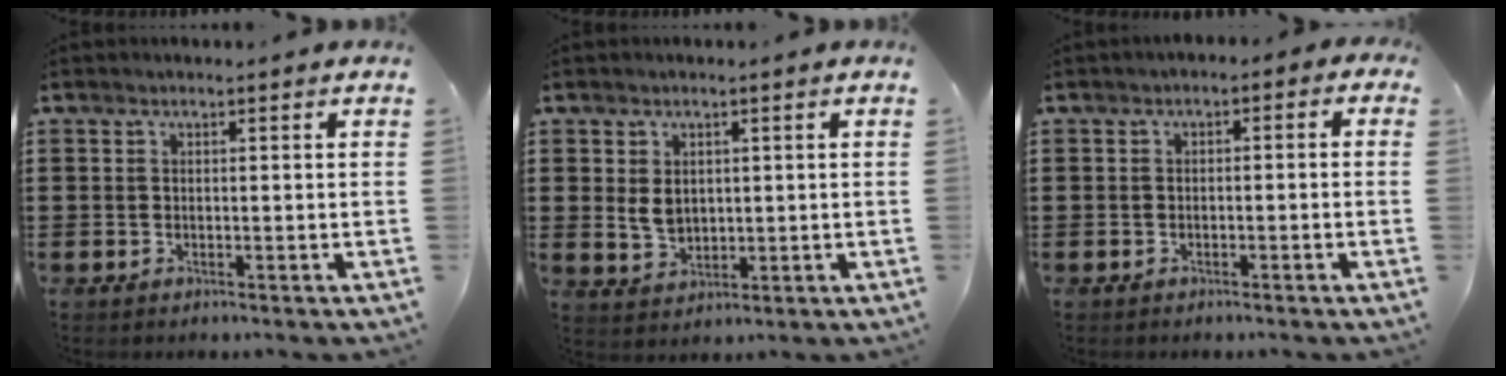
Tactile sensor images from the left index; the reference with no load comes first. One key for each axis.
{"total": 3.4, "fx": 0.8, "fy": 2.5, "fz": 2.1, "tx": -0.039, "ty": 0.006, "tz": 0.012}
{"total": 1.8, "fx": -1.7, "fy": 0.6, "fz": 0.2, "tx": -0.011, "ty": 0.005, "tz": -0.037}